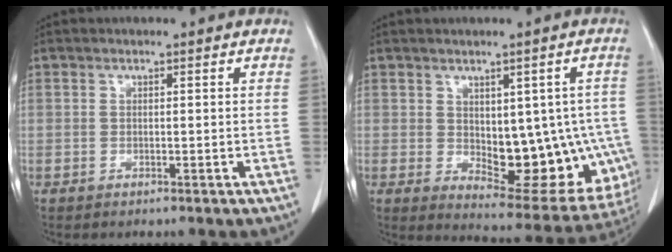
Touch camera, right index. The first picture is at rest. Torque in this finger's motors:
{"motor_torque": [0.33, 0.01, 0.14, 0.02]}